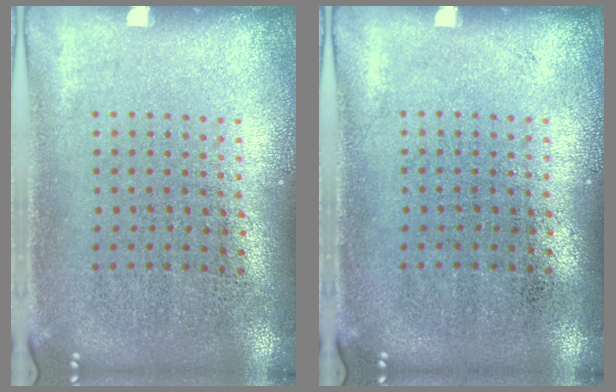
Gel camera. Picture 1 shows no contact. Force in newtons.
{"total": 0.0}